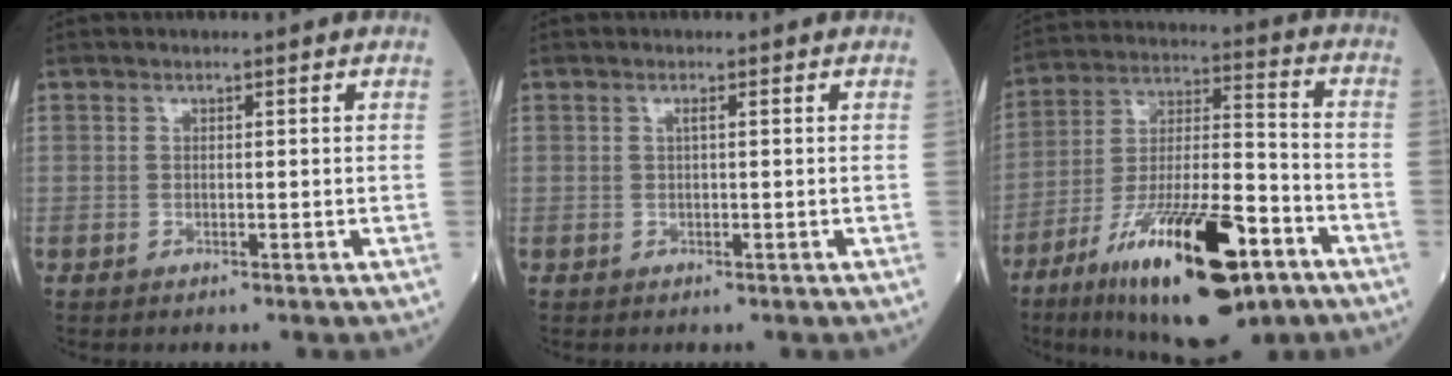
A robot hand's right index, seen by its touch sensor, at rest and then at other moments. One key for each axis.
{"total": 0.6, "fx": 0.2, "fy": -0.1, "fz": 0.5, "tx": -0.012, "ty": 0.000, "tz": 0.003}
{"total": 22.1, "fx": -11.9, "fy": 5.5, "fz": 17.8, "tx": -0.299, "ty": -0.021, "tz": -0.194}